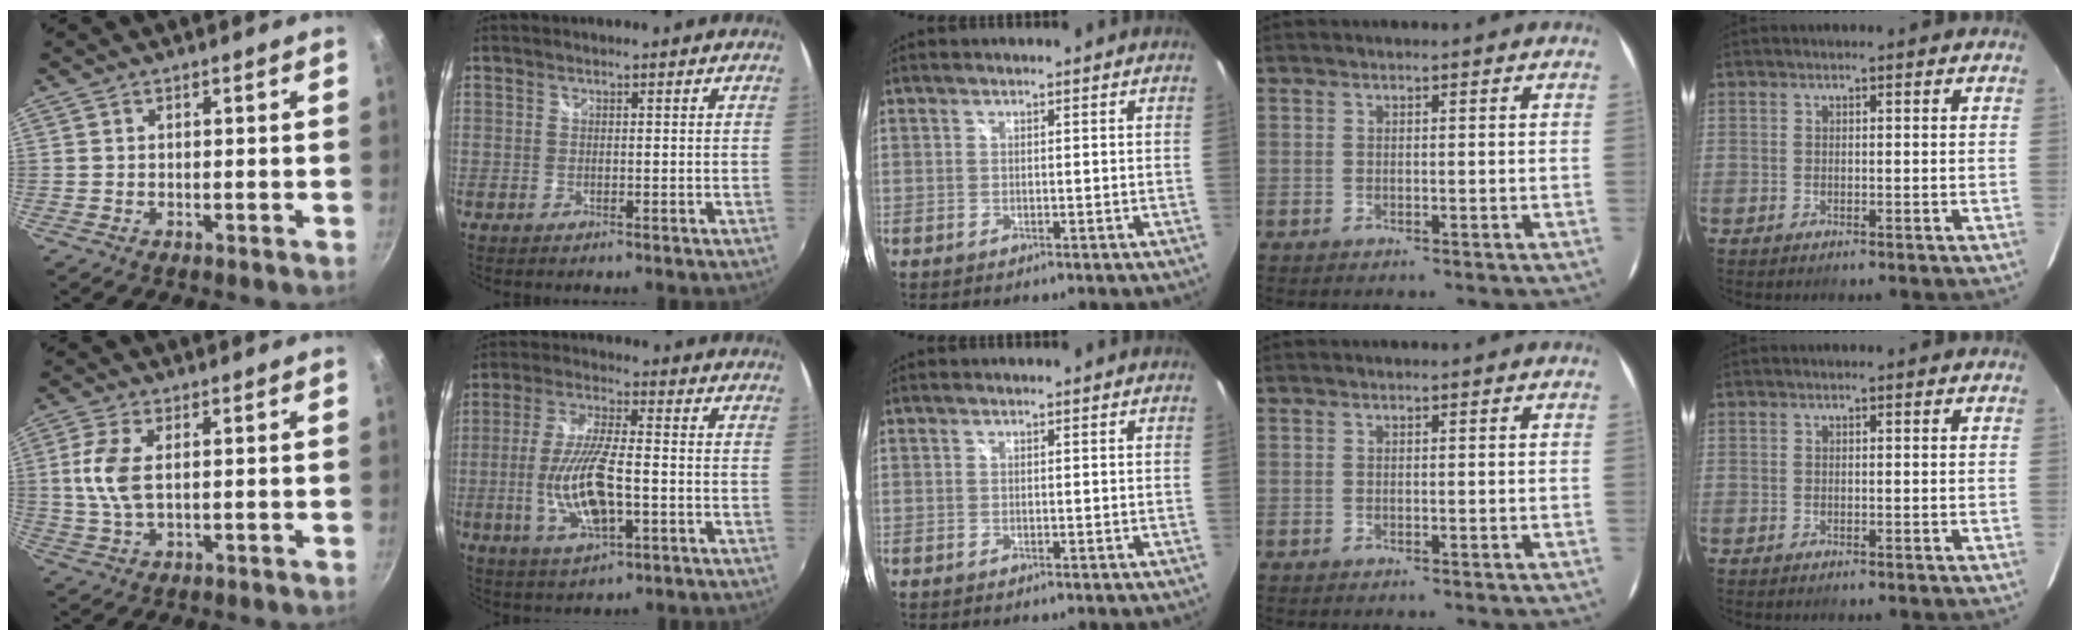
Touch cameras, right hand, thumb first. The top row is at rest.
{"thumb": {"total": 7.0, "force": [1.0, 3.3, 6.1], "torque": [-0.136, 0.004, 0.019]}, "index": {"total": 12.9, "force": [-3.0, 4.2, 11.8], "torque": [-0.240, -0.010, -0.053]}}